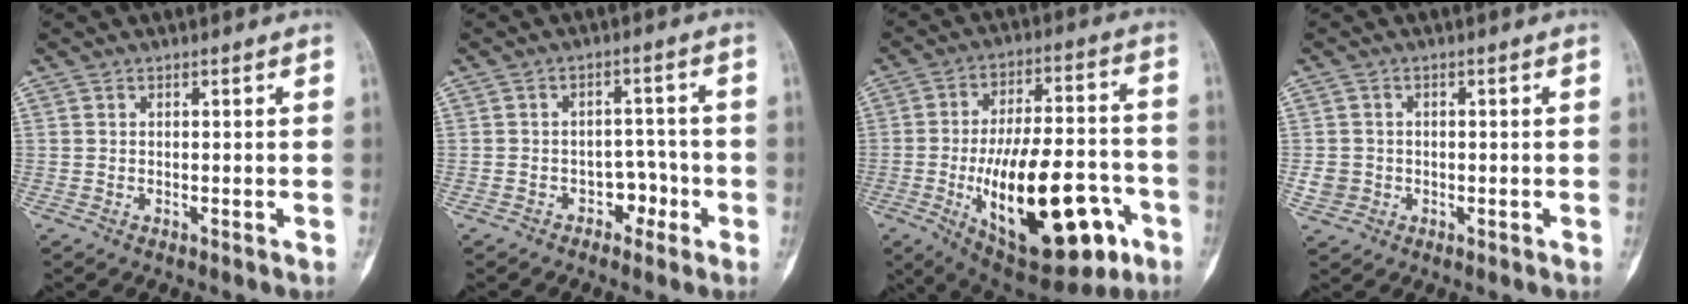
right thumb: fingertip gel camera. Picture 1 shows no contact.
{"total": 4.4, "force": [-2.2, 3.3, 2.0], "torque": [-0.001, 0.030, -0.035]}
{"total": 27.2, "force": [-9.1, 11.9, 22.8], "torque": [-0.345, 0.023, -0.117]}
{"total": 3.1, "force": [-0.5, 2.9, 0.8], "torque": [-0.002, 0.006, -0.007]}